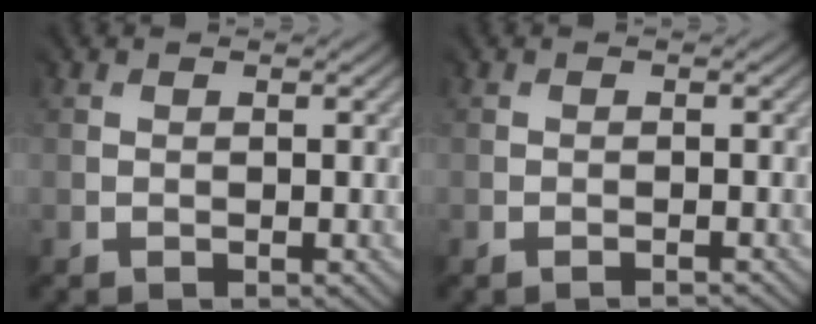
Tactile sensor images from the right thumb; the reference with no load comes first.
{"total": 1.4, "force": [-0.8, -1.0, -0.7], "torque": [0.010, 0.001, -0.017]}